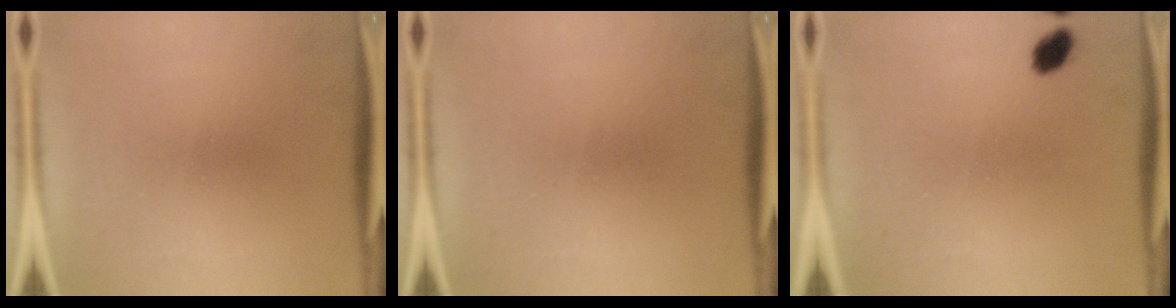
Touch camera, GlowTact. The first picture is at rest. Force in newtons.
{"total": 0.0}
{"total": 2.8}